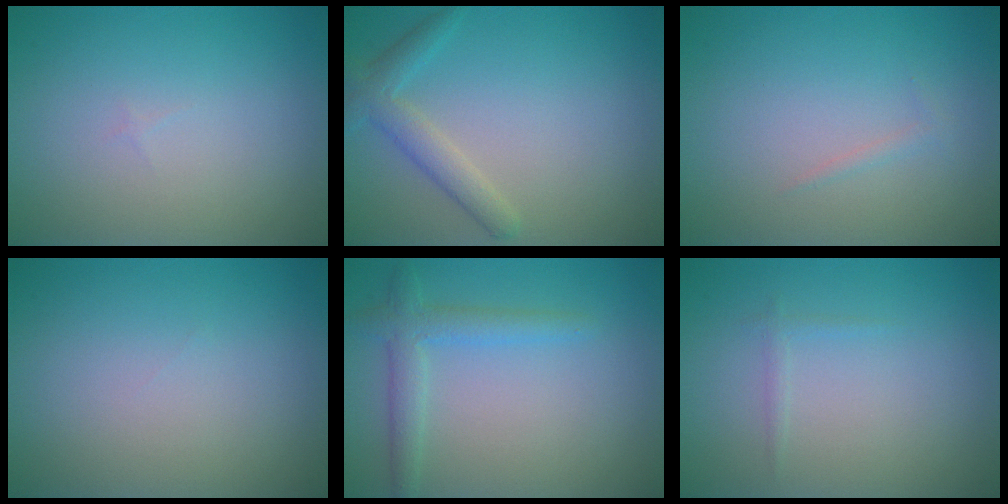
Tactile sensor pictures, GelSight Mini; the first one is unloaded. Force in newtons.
{"total": 2.6, "press": 2.6, "slide": 0.1}
{"total": 0.6, "press": 0.5, "slide": 0.1}
{"total": 0.0}
{"total": 2.7, "press": 2.7, "slide": 0.1}
{"total": 0.6, "press": 0.6, "slide": 0.0}